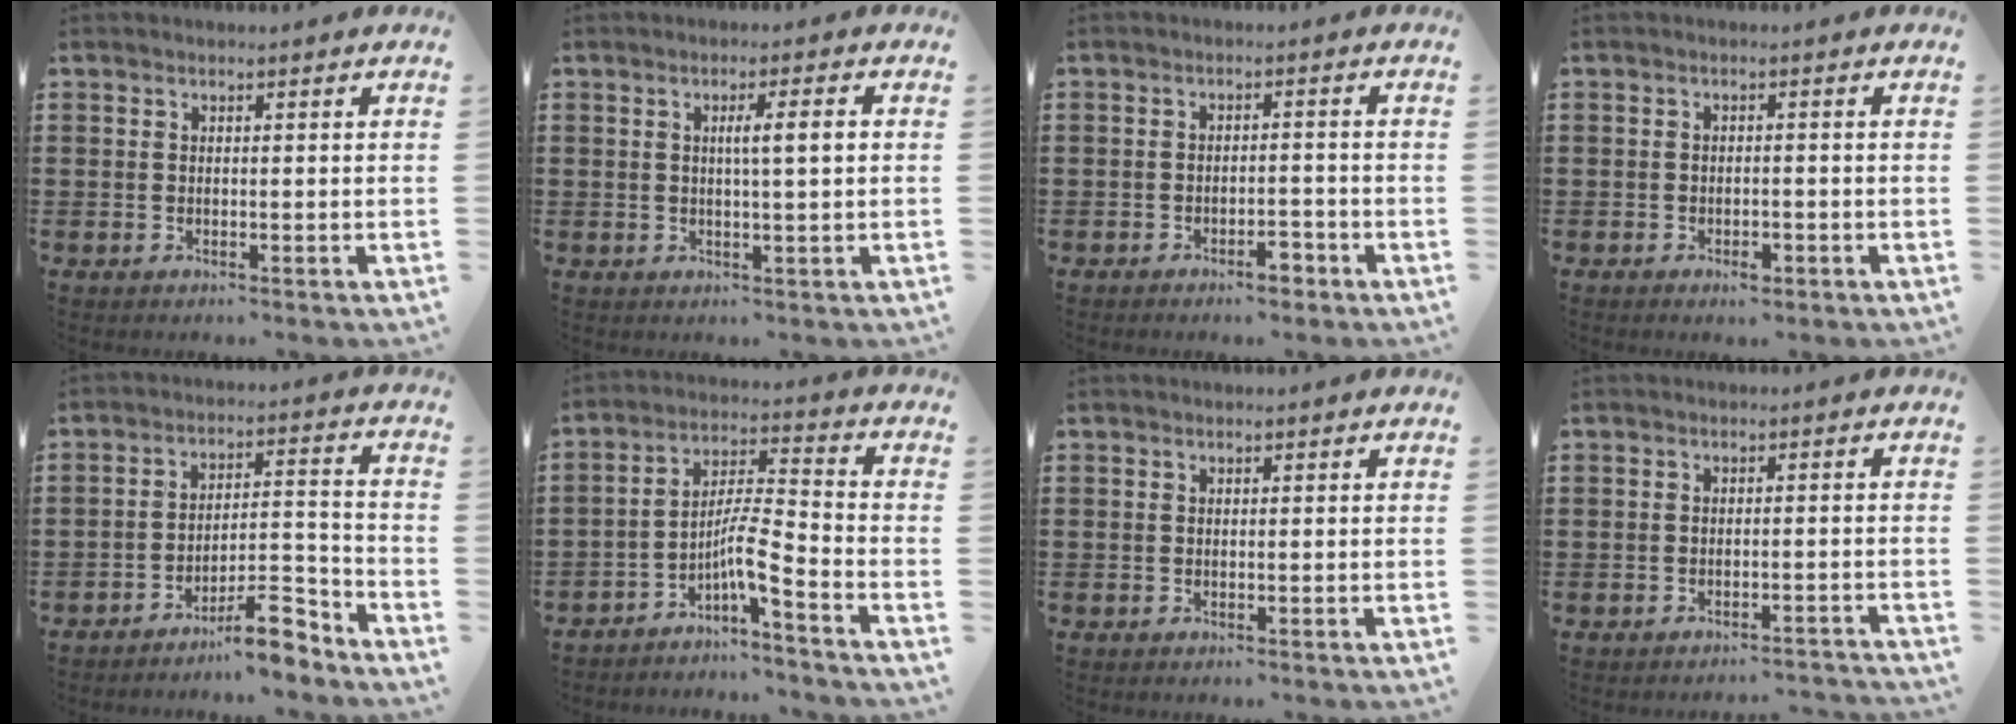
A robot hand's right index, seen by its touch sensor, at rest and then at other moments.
{"total": 3.9, "force": [0.6, 0.2, 3.8], "torque": [-0.063, -0.003, 0.003]}
{"total": 3.0, "force": [-2.4, 1.0, 1.5], "torque": [-0.026, 0.006, -0.047]}
{"total": 1.8, "force": [-1.1, 0.9, 1.0], "torque": [-0.022, -0.001, -0.023]}
{"total": 9.3, "force": [-7.8, 2.0, 4.7], "torque": [-0.062, 0.031, -0.141]}
{"total": 6.7, "force": [-4.4, 0.5, 5.0], "torque": [-0.097, -0.005, -0.089]}
{"total": 0.0}
{"total": 1.9, "force": [-1.9, 0.1, 0.0], "torque": [-0.006, 0.001, -0.042]}